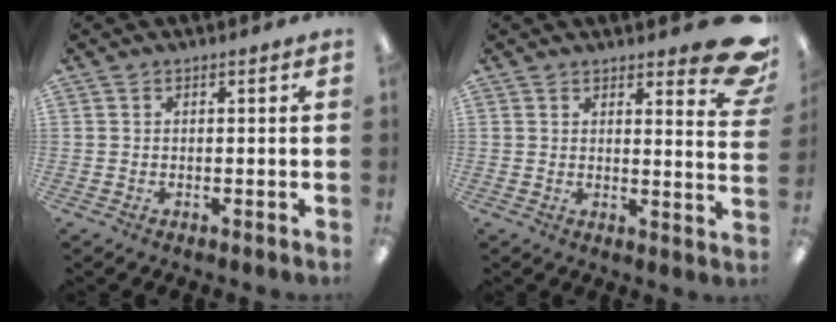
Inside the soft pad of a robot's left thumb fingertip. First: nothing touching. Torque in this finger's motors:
{"motor_torque": [0.57, -0.18, 0.38, -0.62, 0.02]}